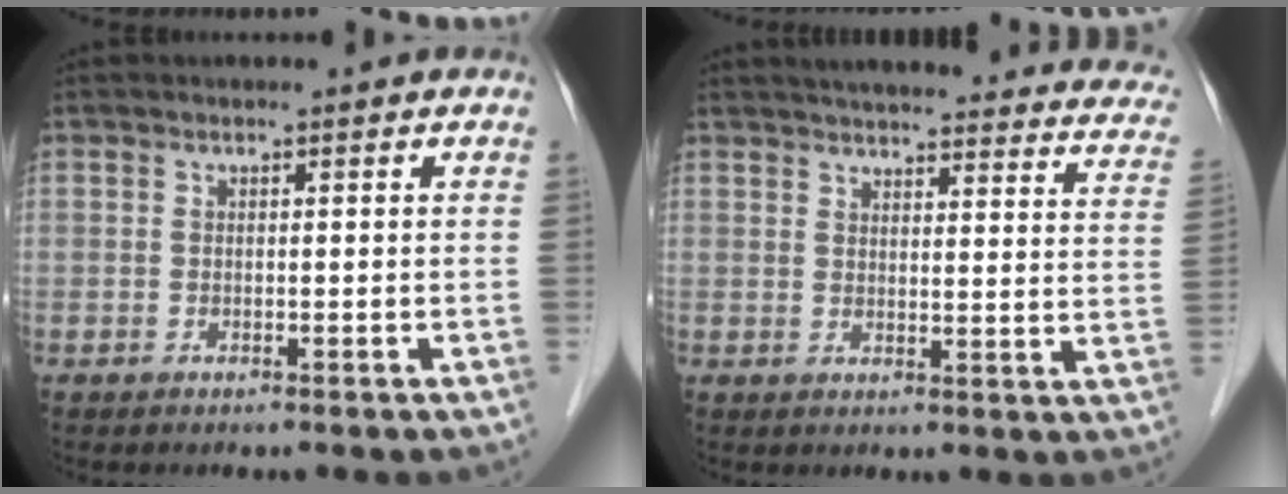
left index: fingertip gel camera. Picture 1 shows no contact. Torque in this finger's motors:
{"motor_torque": [0.22, -0.24, 0.27, 0.02]}